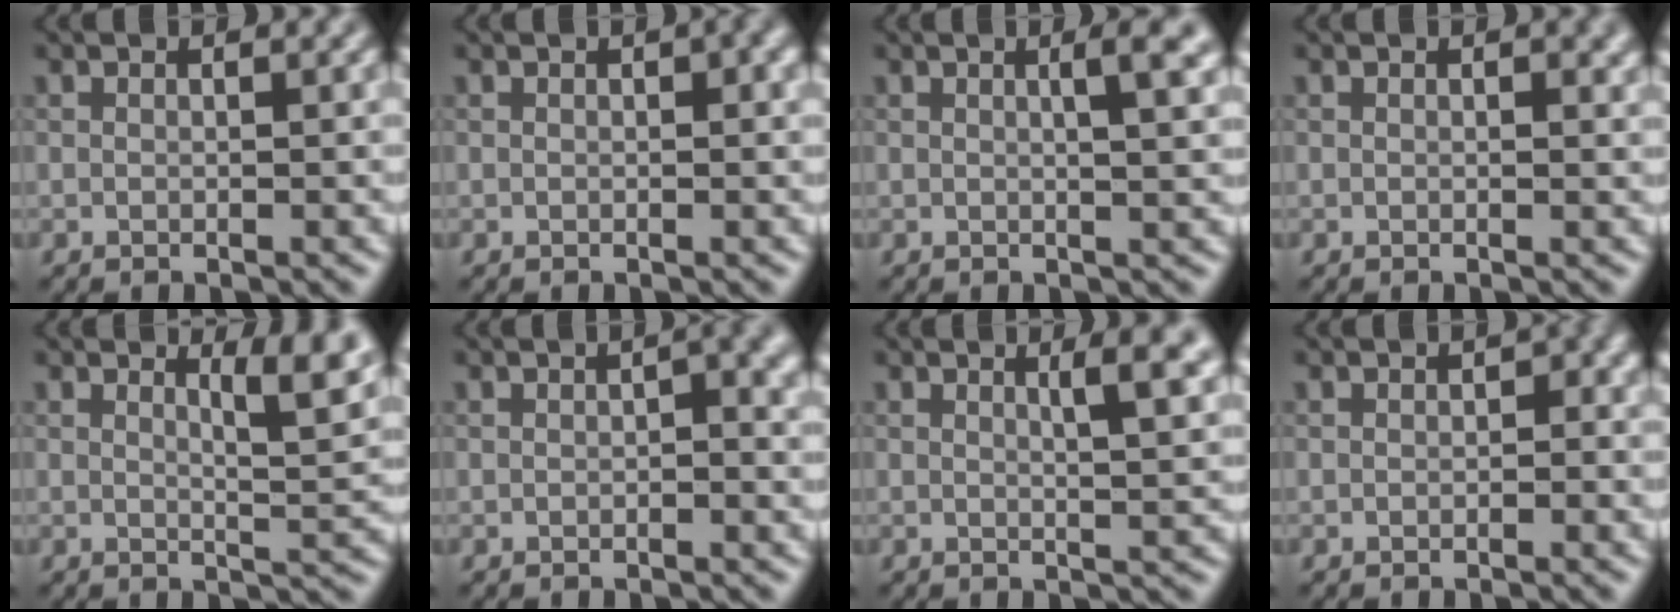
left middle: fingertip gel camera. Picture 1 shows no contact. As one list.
[{"total": 1.4, "force": [0.3, 0.5, 1.3], "torque": [-0.016, 0.001, 0.004]}, {"total": 3.7, "force": [1.1, 1.1, 3.3], "torque": [-0.031, 0.009, 0.007]}, {"total": 0.9, "force": [0.3, 0.3, 0.8], "torque": [-0.010, -0.002, 0.005]}, {"total": 4.4, "force": [2.4, 1.1, 3.4], "torque": [-0.041, -0.004, 0.036]}, {"total": 2.3, "force": [0.3, 0.6, 2.2], "torque": [-0.028, 0.004, 0.002]}, {"total": 4.0, "force": [1.7, 1.2, 3.4], "torque": [-0.032, 0.003, 0.021]}, {"total": 1.2, "force": [0.0, 0.7, 1.0], "torque": [-0.011, 0.000, -0.001]}]